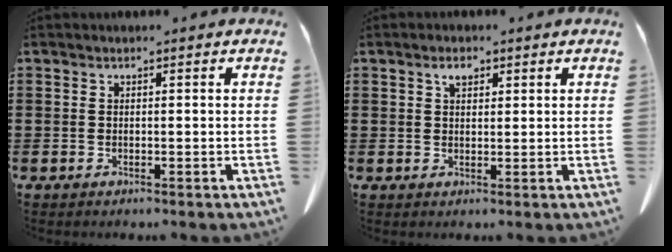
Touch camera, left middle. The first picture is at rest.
{"total": 2.0, "force": [1.1, 1.0, 1.3], "torque": [-0.022, 0.001, 0.019]}